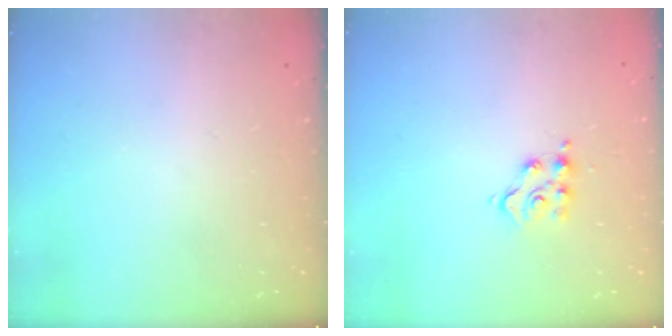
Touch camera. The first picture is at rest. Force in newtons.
{"total": 6.4, "press": 6.4, "slide": 0.4}